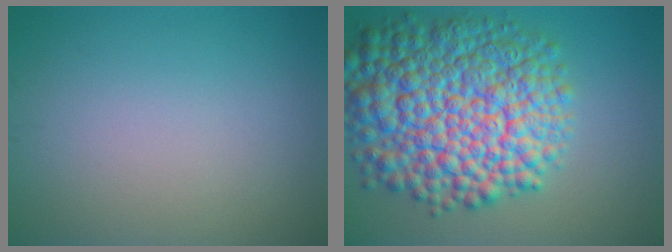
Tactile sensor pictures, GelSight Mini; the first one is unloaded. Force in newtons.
{"total": 13.3, "press": 13.3, "slide": 0.3}